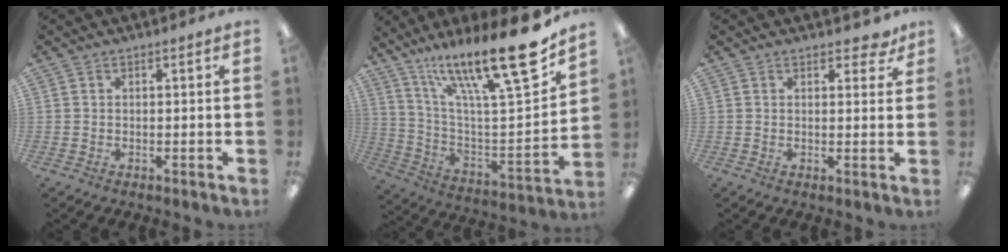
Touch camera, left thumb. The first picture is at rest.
{"total": 23.6, "force": [17.4, 4.4, 15.3], "torque": [-0.237, -0.119, 0.279]}
{"total": 3.3, "force": [2.3, 1.7, 1.6], "torque": [-0.010, -0.006, 0.038]}